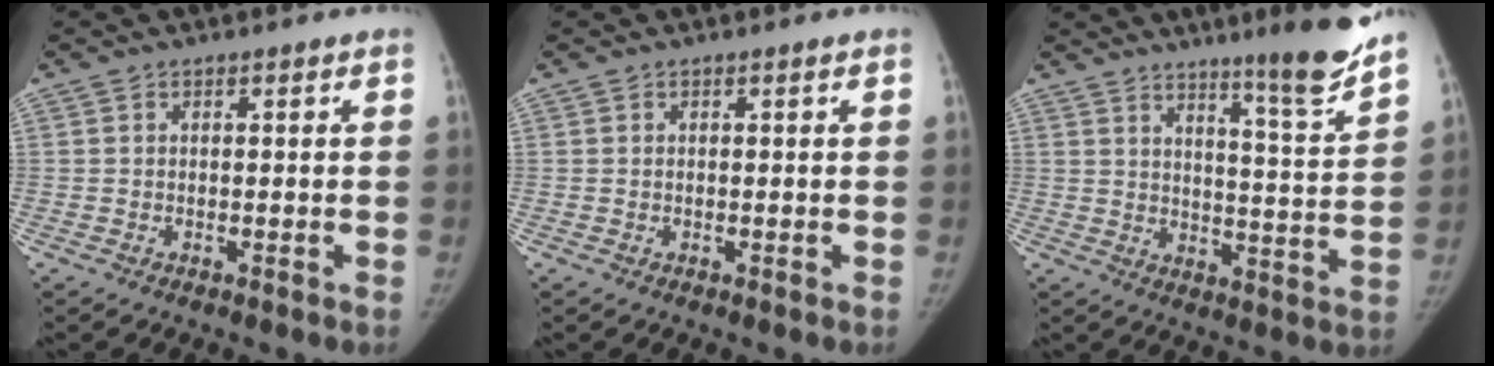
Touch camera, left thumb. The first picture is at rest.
{"total": 0.0}
{"total": 12.3, "force": [9.5, 0.1, 7.8], "torque": [-0.100, -0.071, 0.138]}